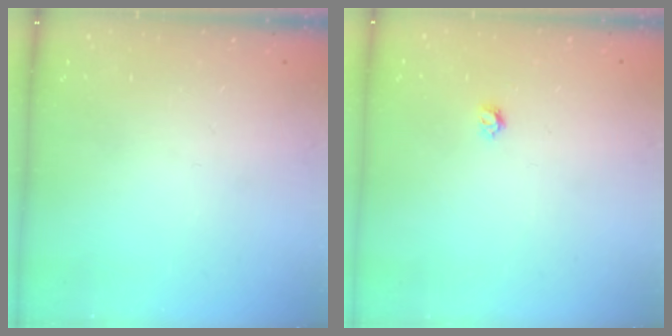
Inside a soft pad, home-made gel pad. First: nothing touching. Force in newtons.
{"total": 3.3, "press": 3.3, "slide": 0.3}